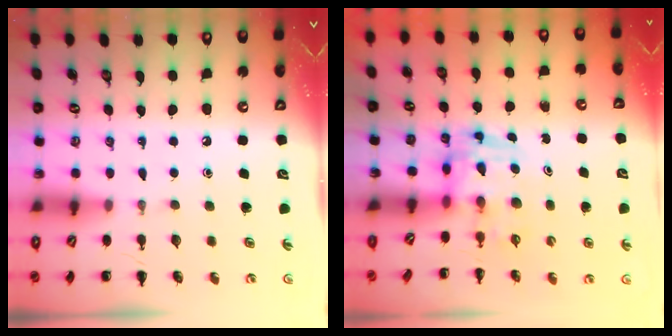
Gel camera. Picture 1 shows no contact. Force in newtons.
{"total": 3.6, "press": 3.5, "slide": 0.6}